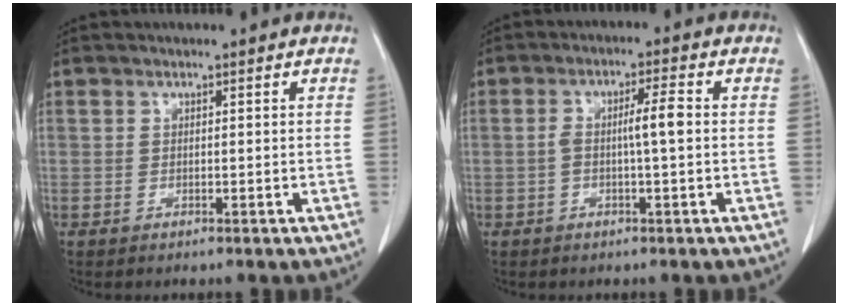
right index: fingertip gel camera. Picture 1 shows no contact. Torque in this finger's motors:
{"motor_torque": [0.15, 0.02, 0.12, 0.07]}